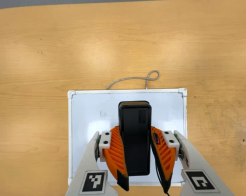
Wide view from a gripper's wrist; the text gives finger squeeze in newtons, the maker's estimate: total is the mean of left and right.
{"total": 8.2, "left": 7.5, "right": 8.9}